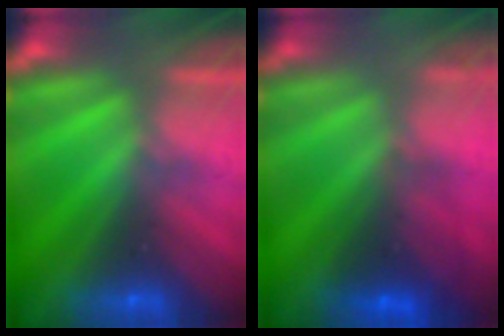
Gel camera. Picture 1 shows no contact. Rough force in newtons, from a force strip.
{"total": 2.8}